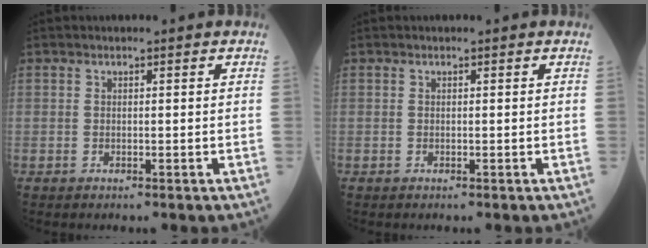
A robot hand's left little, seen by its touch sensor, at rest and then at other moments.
{"total": 0.0}